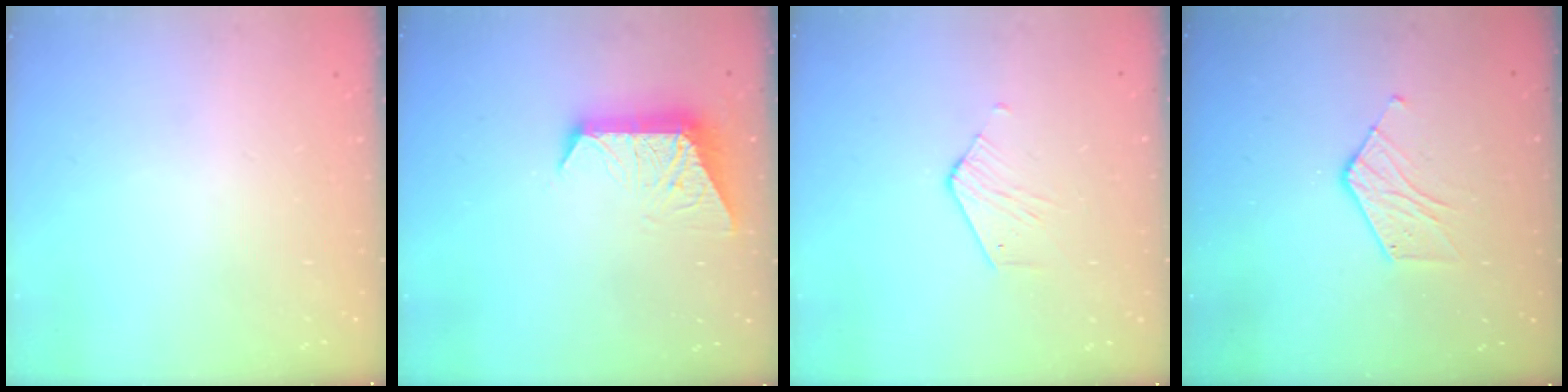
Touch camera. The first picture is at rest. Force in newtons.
{"total": 9.7, "press": 9.7, "slide": 0.2}
{"total": 2.6, "press": 2.6, "slide": 0.2}
{"total": 6.9, "press": 6.9, "slide": 0.3}